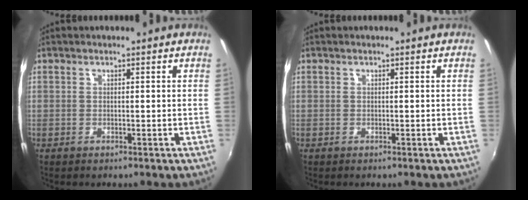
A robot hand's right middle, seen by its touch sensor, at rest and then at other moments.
{"total": 0.0}